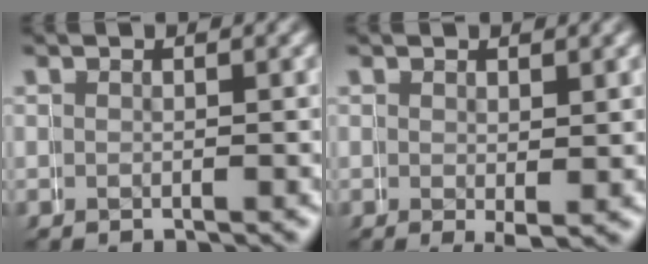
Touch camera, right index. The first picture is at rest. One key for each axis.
{"total": 1.1, "fx": 0.3, "fy": 0.2, "fz": 1.0, "tx": -0.012, "ty": -0.010, "tz": 0.007}